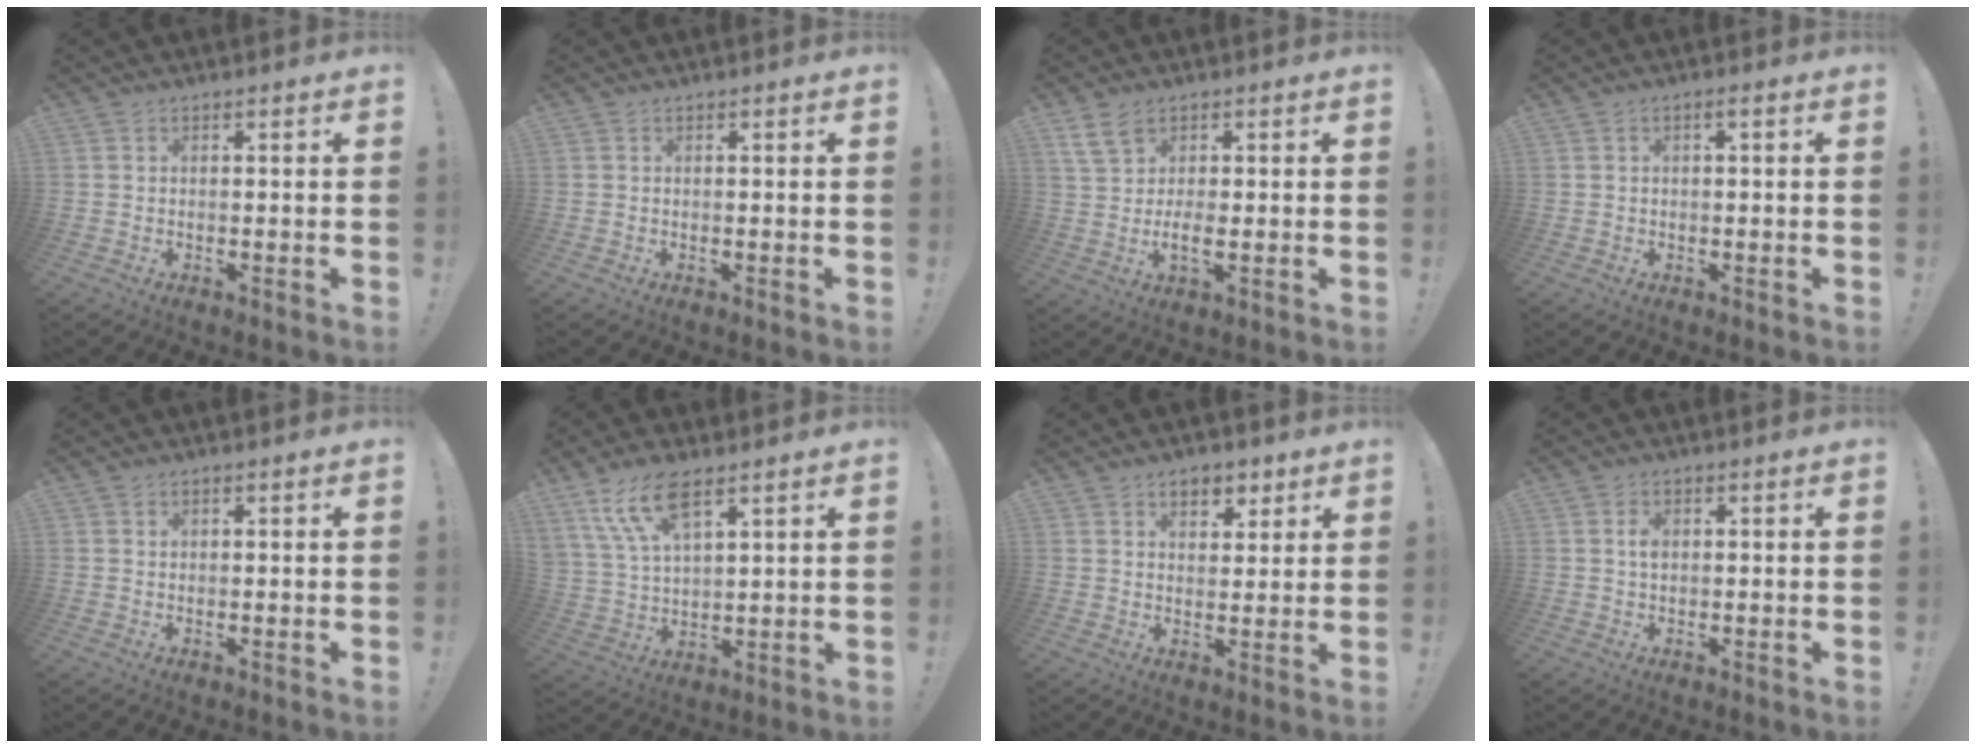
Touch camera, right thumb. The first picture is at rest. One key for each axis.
{"total": 0.0}
{"total": 6.3, "fx": 1.6, "fy": 3.6, "fz": 5.0, "tx": -0.099, "ty": -0.007, "tz": 0.032}
{"total": 1.2, "fx": -0.1, "fy": 0.3, "fz": 1.2, "tx": -0.019, "ty": 0.003, "tz": -0.004}
{"total": 0.5, "fx": 0.3, "fy": 0.4, "fz": 0.2, "tx": 0.002, "ty": -0.002, "tz": 0.004}
{"total": 11.7, "fx": 7.7, "fy": 4.6, "fz": 7.5, "tx": -0.149, "ty": -0.025, "tz": 0.144}
{"total": 6.4, "fx": 3.7, "fy": 4.1, "fz": 3.2, "tx": -0.035, "ty": -0.014, "tz": 0.066}
{"total": 2.1, "fx": 0.3, "fy": 1.4, "fz": 1.6, "tx": -0.020, "ty": 0.000, "tz": 0.002}